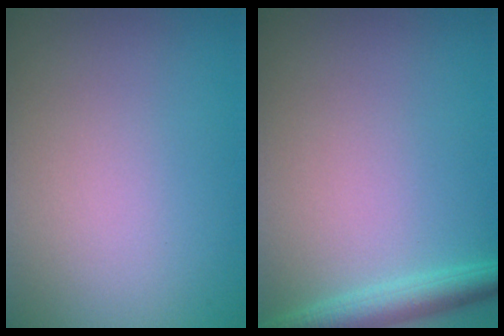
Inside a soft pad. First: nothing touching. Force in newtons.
{"total": 3.0, "press": 3.0, "slide": 0.2}